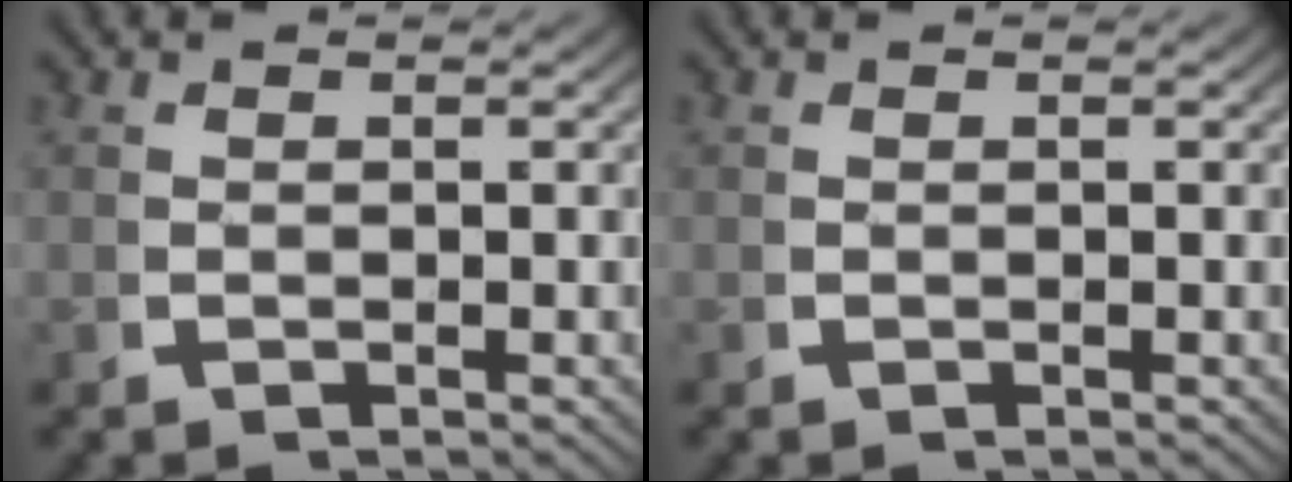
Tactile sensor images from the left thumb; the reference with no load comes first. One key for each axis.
{"total": 0.0}